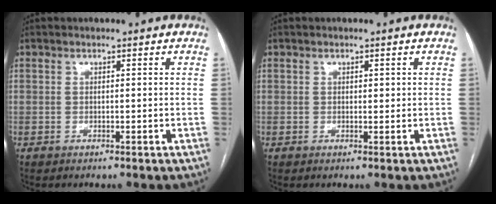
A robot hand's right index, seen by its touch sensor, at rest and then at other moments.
{"total": 0.8, "force": [0.3, 0.4, 0.7], "torque": [-0.009, 0.000, 0.004]}